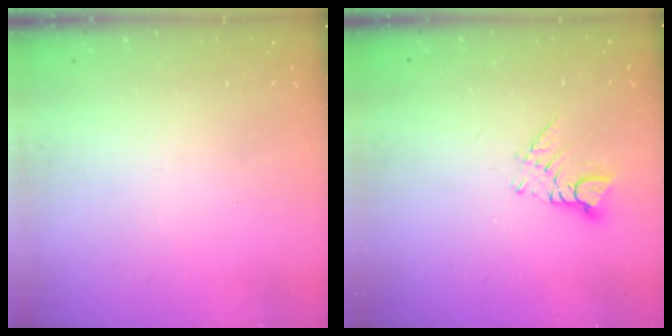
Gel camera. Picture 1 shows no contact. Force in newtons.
{"total": 5.4, "press": 5.4, "slide": 0.5}